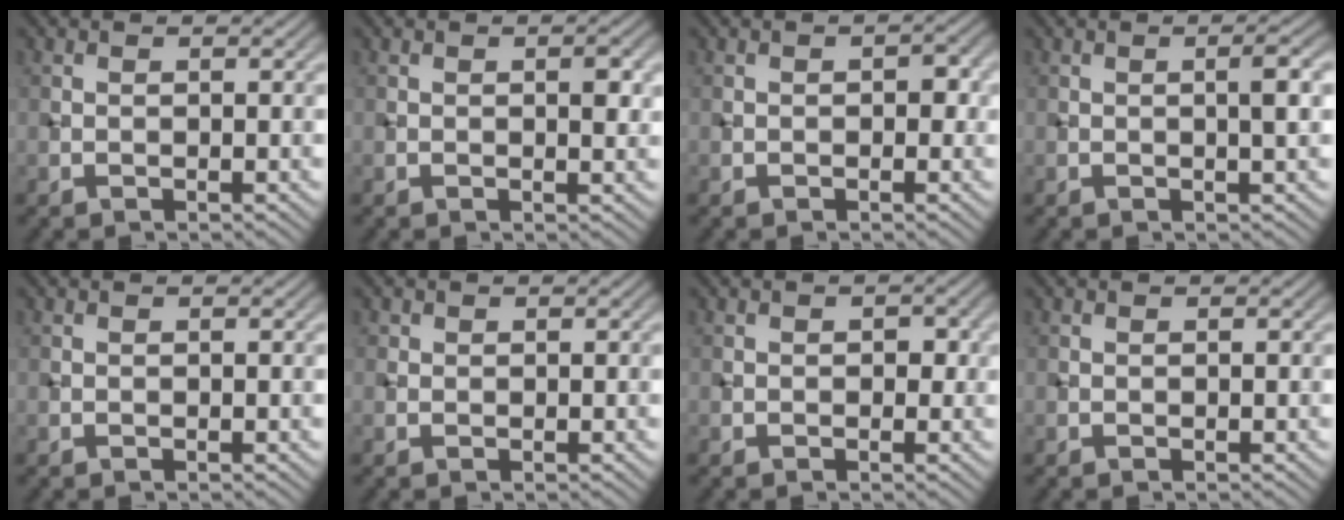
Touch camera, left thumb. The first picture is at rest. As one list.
[{"total": 1.7, "force": [0.3, 0.6, 1.6], "torque": [-0.019, -0.003, 0.003]}, {"total": 1.6, "force": [-0.2, 1.1, 1.1], "torque": [-0.014, -0.003, -0.005]}, {"total": 2.0, "force": [0.2, 0.1, 2.0], "torque": [-0.034, 0.004, 0.001]}, {"total": 0.0}, {"total": 0.6, "force": [0.3, 0.5, 0.1], "torque": [0.001, -0.003, 0.004]}, {"total": 1.2, "force": [0.0, 0.9, 0.7], "torque": [-0.009, -0.006, -0.002]}, {"total": 0.0}]